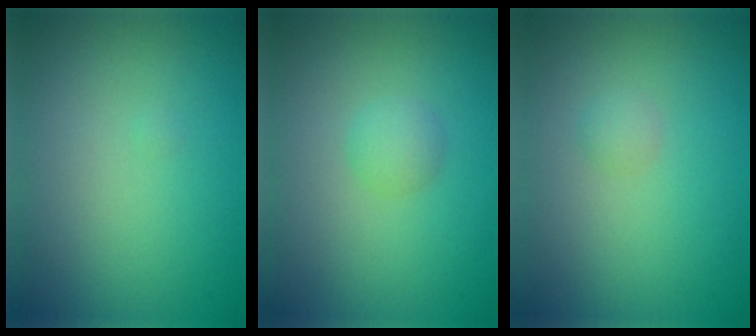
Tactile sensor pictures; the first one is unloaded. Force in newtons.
{"total": 1.3, "press": 1.3, "slide": 0.1}
{"total": 0.7, "press": 0.7, "slide": 0.0}